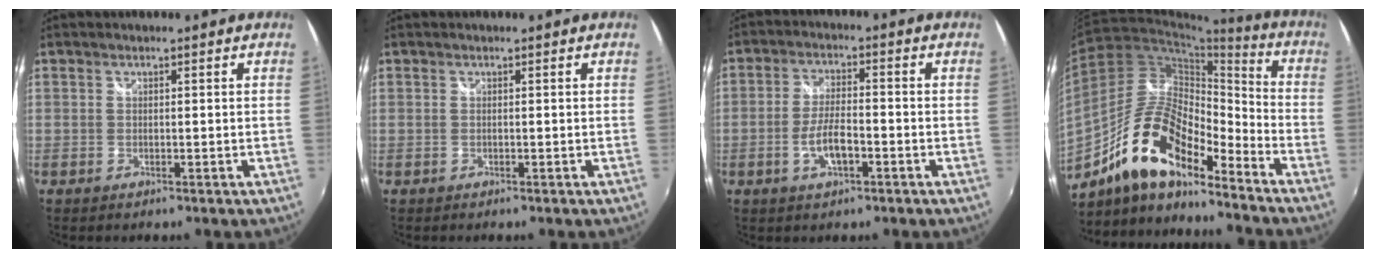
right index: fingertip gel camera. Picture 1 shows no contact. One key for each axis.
{"total": 0.0}
{"total": 6.2, "fx": -2.5, "fy": 2.2, "fz": 5.3, "tx": -0.106, "ty": -0.002, "tz": -0.043}
{"total": 16.7, "fx": -11.8, "fy": 5.0, "fz": 10.6, "tx": -0.194, "ty": 0.009, "tz": -0.229}